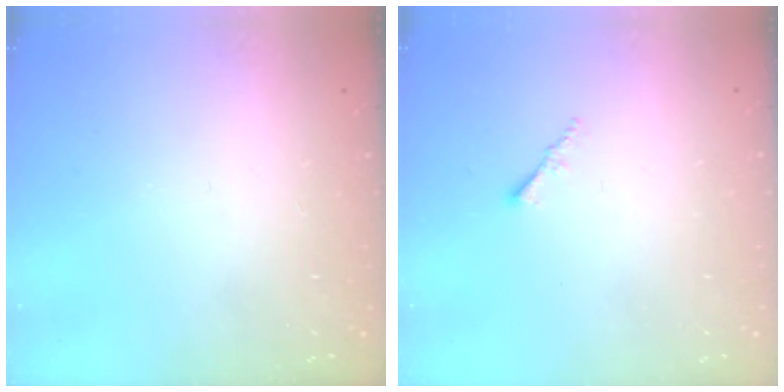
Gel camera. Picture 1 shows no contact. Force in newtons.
{"total": 1.0, "press": 1.0, "slide": 0.4}